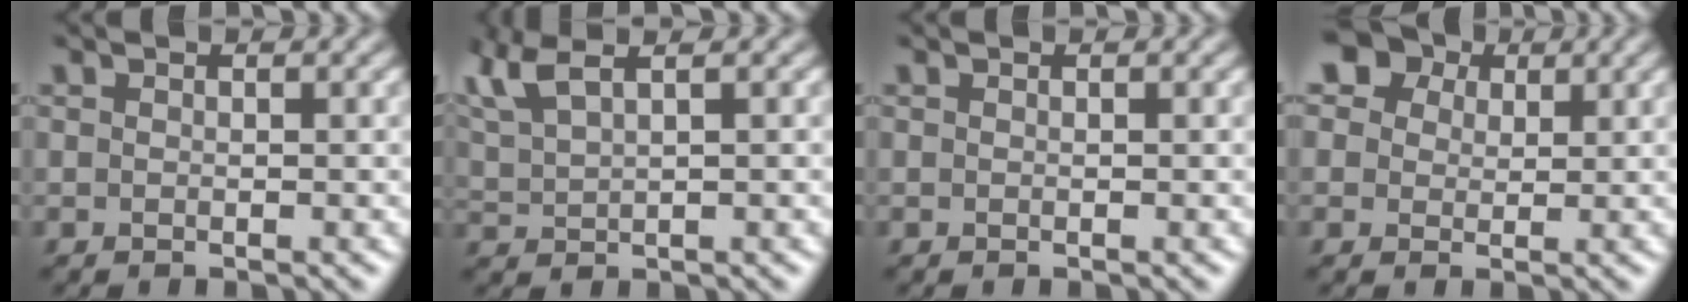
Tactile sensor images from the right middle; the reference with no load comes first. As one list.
[{"total": 6.2, "force": [3.8, 2.5, 4.2], "torque": [-0.109, 0.031, 0.063]}, {"total": 0.0}, {"total": 7.7, "force": [4.6, 5.5, 2.8], "torque": [-0.074, 0.016, 0.067]}]